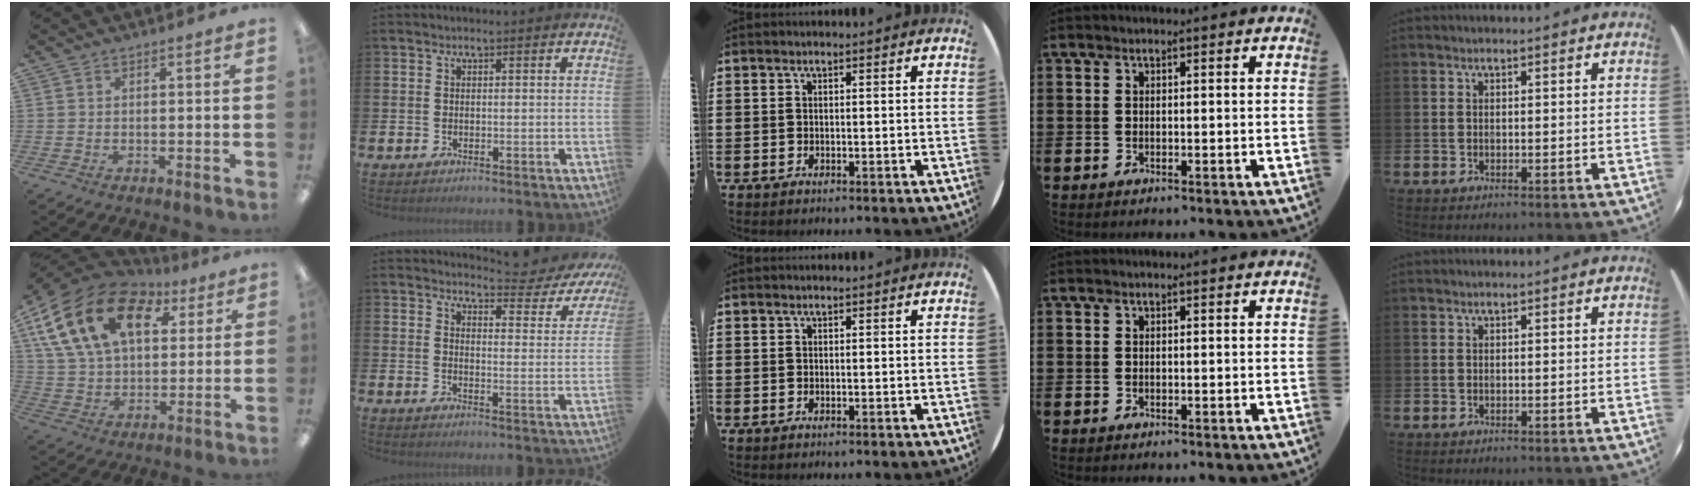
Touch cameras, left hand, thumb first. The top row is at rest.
{"thumb": {"total": 20.0, "force": [9.3, 12.6, 12.4], "torque": [-0.240, -0.025, 0.169]}, "index": {"total": 3.8, "force": [3.5, 1.1, 1.0], "torque": [-0.019, -0.030, 0.052]}}